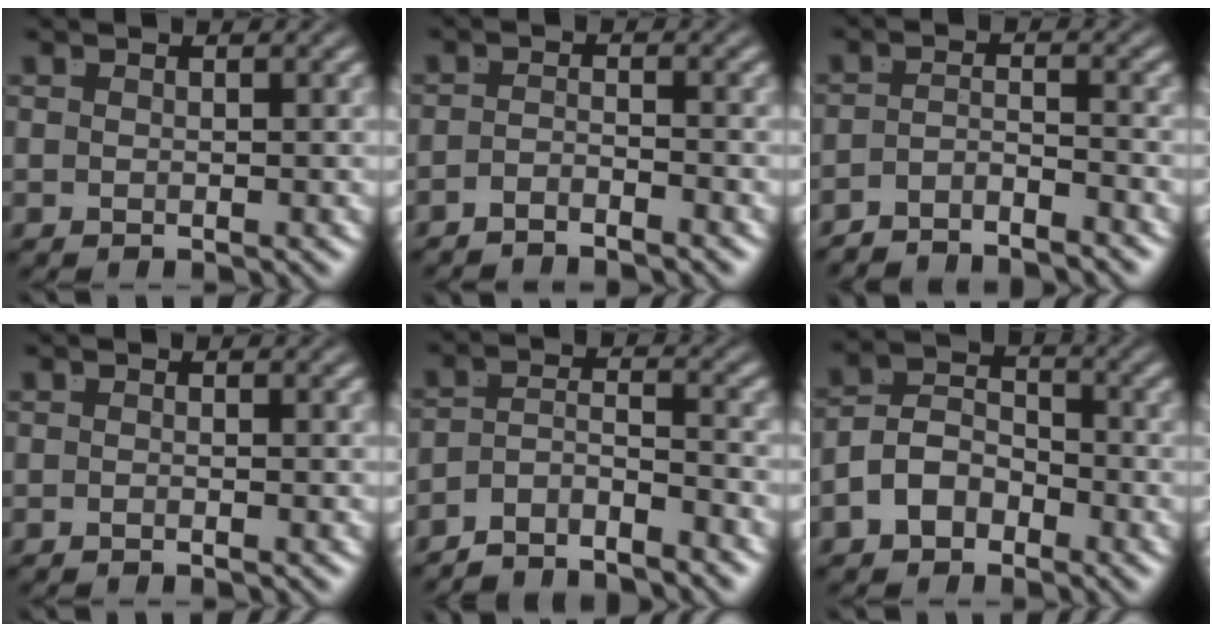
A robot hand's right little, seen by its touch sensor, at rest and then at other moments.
{"total": 2.5, "force": [-2.4, -0.6, 0.4], "torque": [-0.002, -0.009, -0.039]}
{"total": 3.6, "force": [-3.5, 0.1, 0.8], "torque": [-0.006, -0.015, -0.056]}
{"total": 0.7, "force": [-0.5, -0.4, 0.2], "torque": [-0.001, 0.000, -0.009]}
{"total": 4.6, "force": [-3.4, 2.4, 1.9], "torque": [-0.027, -0.011, -0.066]}
{"total": 6.1, "force": [-2.1, 5.0, 2.8], "torque": [-0.053, -0.016, -0.039]}